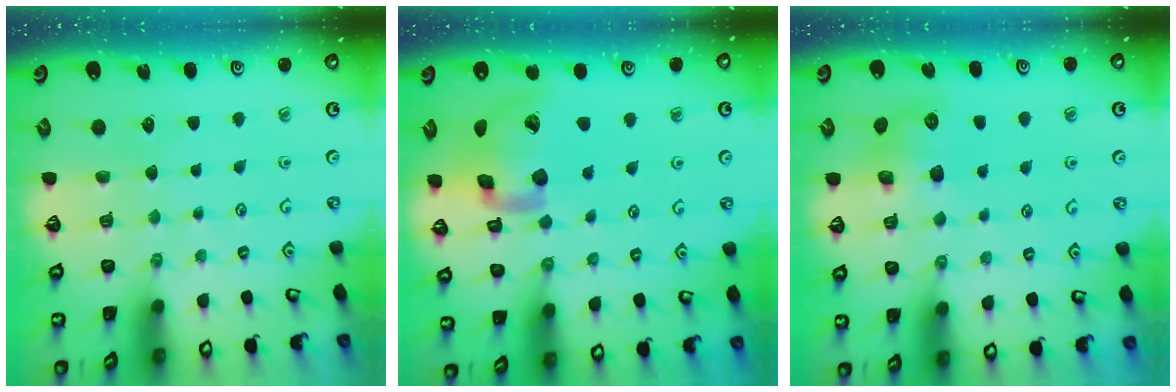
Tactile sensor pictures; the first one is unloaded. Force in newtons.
{"total": 19.2, "press": 19.0, "slide": 3.2}
{"total": 10.5, "press": 10.5, "slide": 0.5}